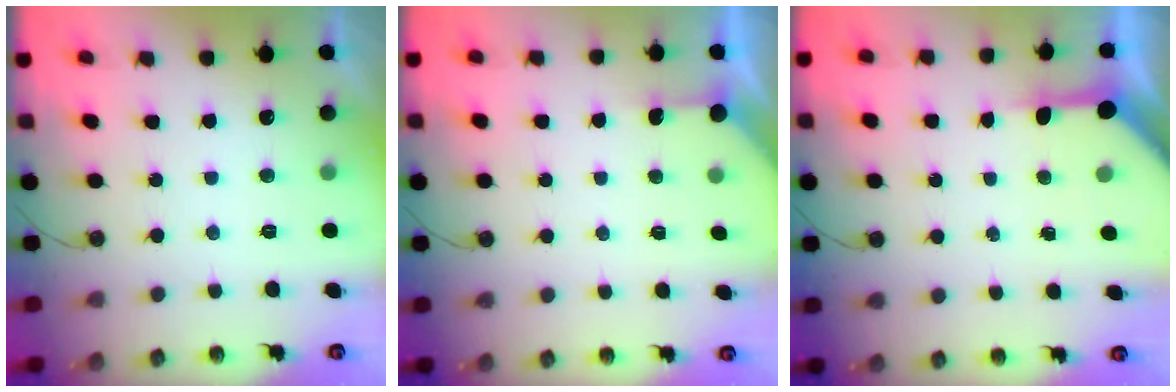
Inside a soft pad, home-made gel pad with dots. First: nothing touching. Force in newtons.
{"total": 2.4, "press": 2.4, "slide": 0.3}
{"total": 5.2, "press": 5.2, "slide": 0.2}